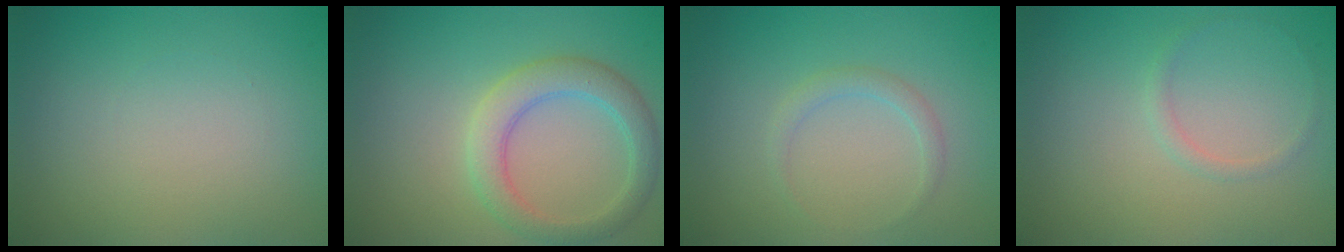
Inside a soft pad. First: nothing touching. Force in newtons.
{"total": 3.9, "press": 3.8, "slide": 0.5}
{"total": 1.2, "press": 1.2, "slide": 0.0}
{"total": 0.8, "press": 0.8, "slide": 0.0}